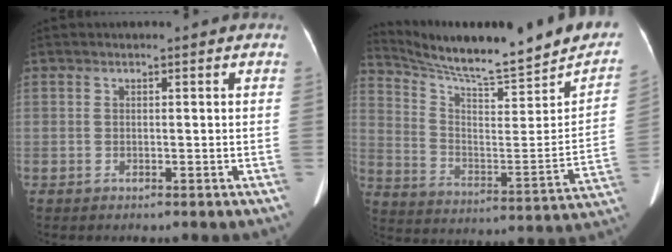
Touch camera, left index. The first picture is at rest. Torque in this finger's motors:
{"motor_torque": [-0.93, -1.22, -0.14, 0.00]}